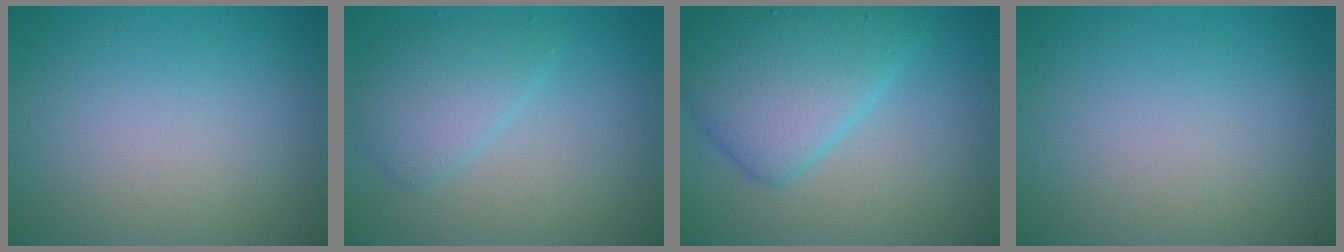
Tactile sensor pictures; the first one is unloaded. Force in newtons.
{"total": 3.0, "press": 3.0, "slide": 0.2}
{"total": 6.4, "press": 6.4, "slide": 0.1}
{"total": 0.0}